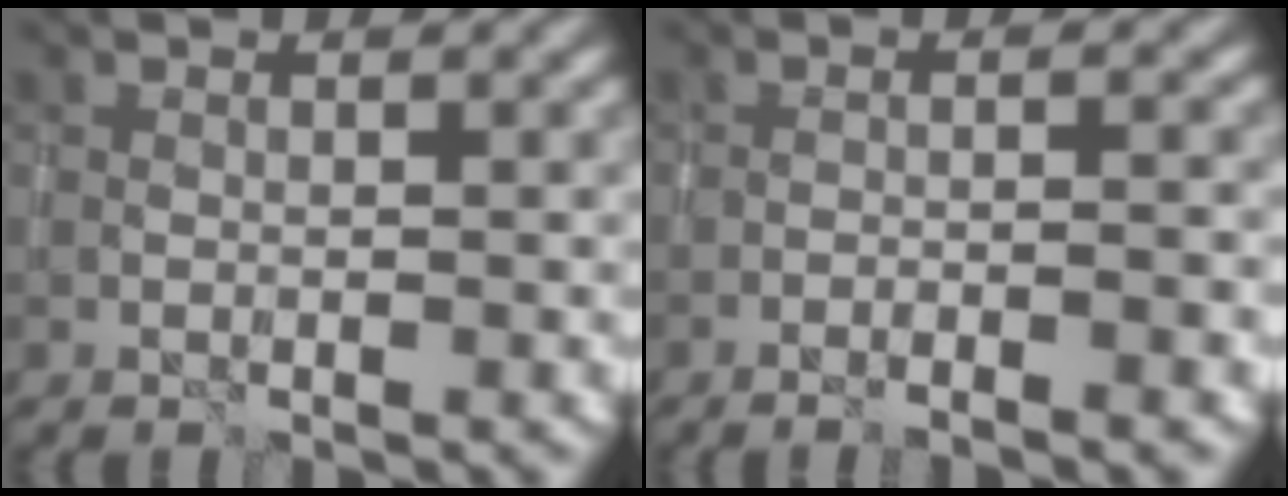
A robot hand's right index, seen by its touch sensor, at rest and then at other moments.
{"total": 4.1, "force": [-2.1, 0.8, 3.4], "torque": [-0.036, 0.023, -0.039]}